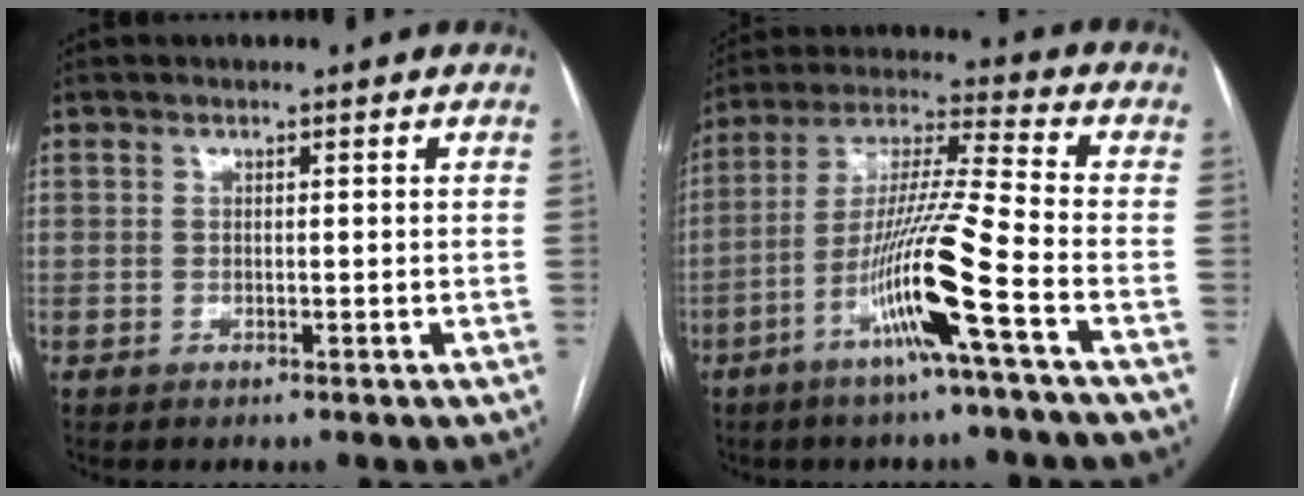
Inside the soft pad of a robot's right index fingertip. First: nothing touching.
{"total": 13.7, "force": [-5.8, -1.4, 12.3], "torque": [-0.240, -0.003, -0.113]}